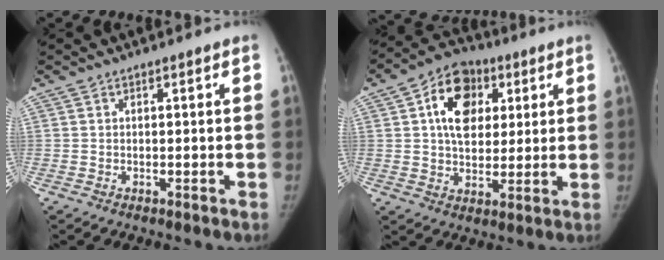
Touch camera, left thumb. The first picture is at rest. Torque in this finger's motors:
{"motor_torque": [0.06, 0.17, 1.06, -0.07, 0.19]}